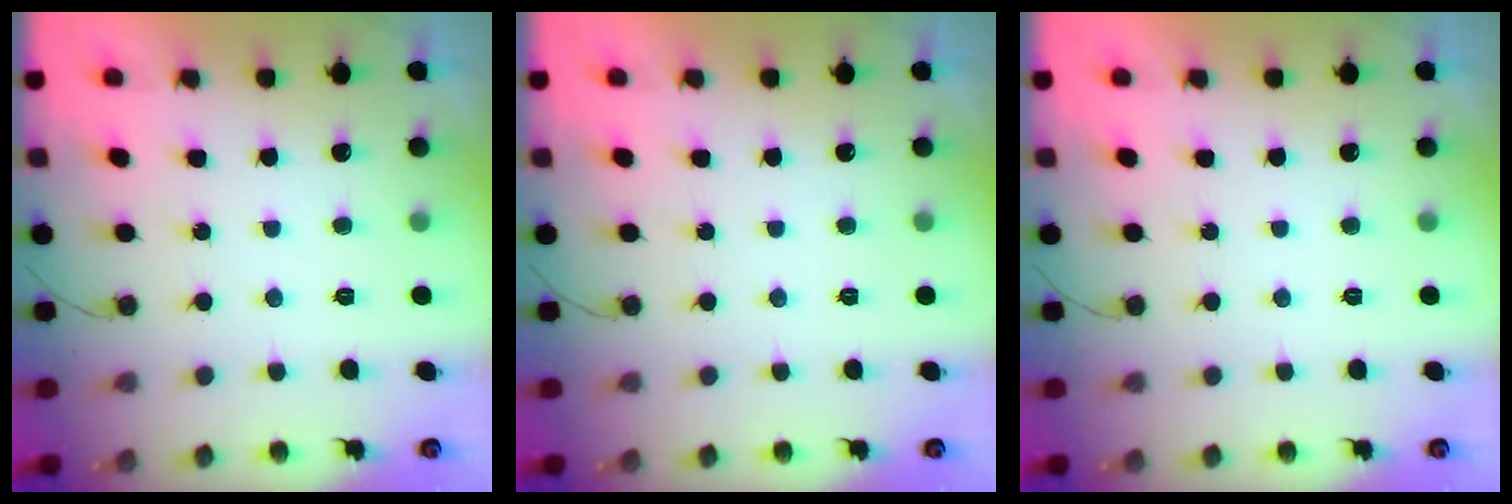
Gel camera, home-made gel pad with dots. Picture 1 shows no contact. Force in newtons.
{"total": 0.0}
{"total": 0.0}